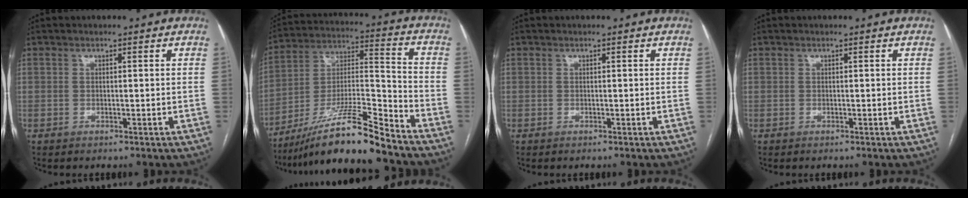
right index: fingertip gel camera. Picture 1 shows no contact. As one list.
[{"total": 16.1, "force": [-13.3, -0.1, 9.1], "torque": [-0.164, 0.007, -0.233]}, {"total": 0.0}, {"total": 0.0}]